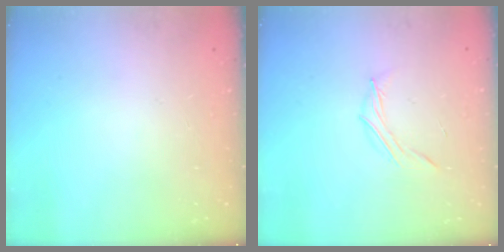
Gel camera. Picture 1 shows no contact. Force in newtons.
{"total": 4.1, "press": 3.9, "slide": 1.2}